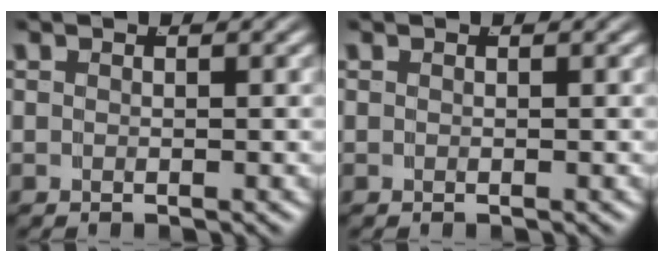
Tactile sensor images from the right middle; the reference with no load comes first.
{"total": 0.0}